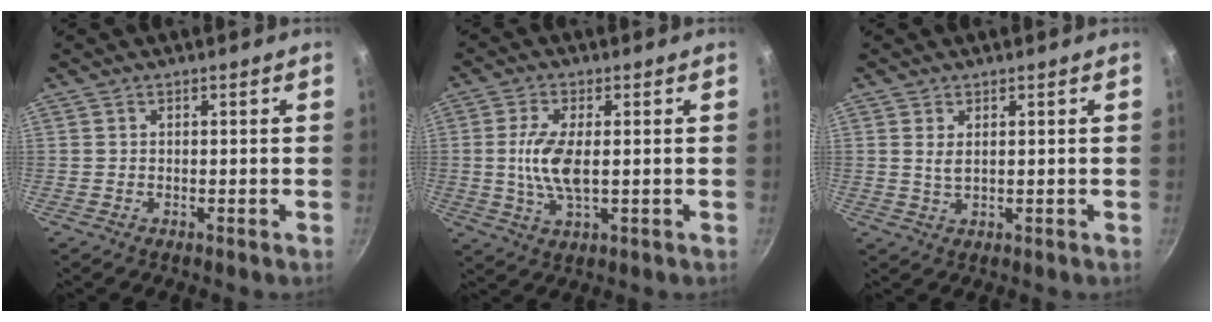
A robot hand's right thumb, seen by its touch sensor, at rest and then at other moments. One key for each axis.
{"total": 7.9, "fx": 0.2, "fy": 3.1, "fz": 7.3, "tx": -0.154, "ty": -0.003, "tz": 0.002}
{"total": 2.1, "fx": 0.7, "fy": 1.0, "fz": 1.7, "tx": -0.031, "ty": -0.005, "tz": 0.016}